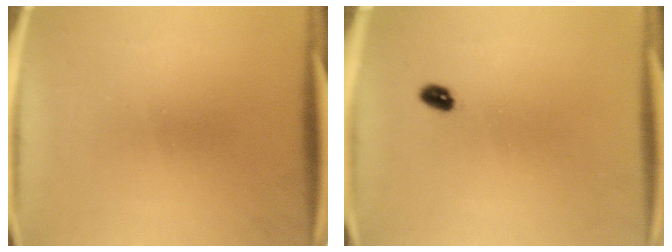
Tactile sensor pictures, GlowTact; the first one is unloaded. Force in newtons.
{"total": 1.9}